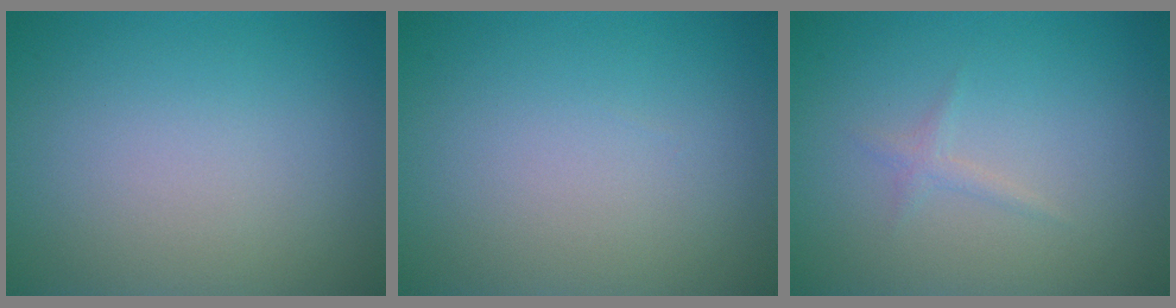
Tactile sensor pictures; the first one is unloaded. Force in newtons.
{"total": 0.0}
{"total": 0.8, "press": 0.8, "slide": 0.0}